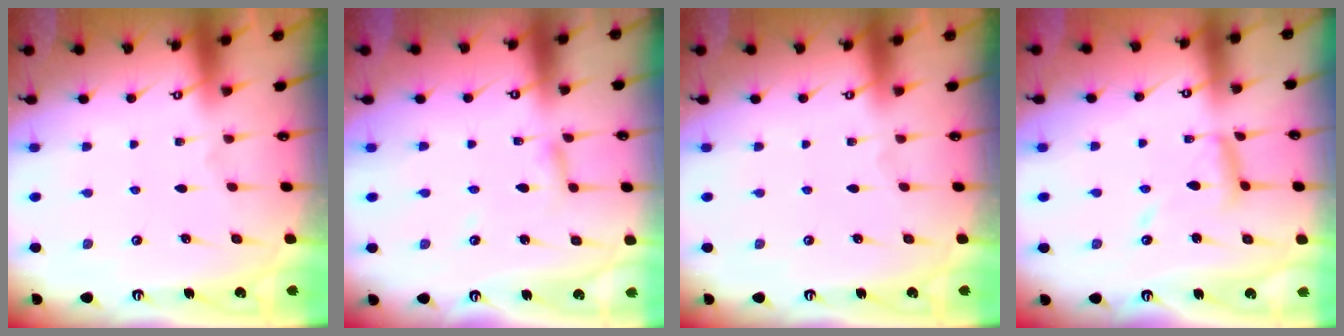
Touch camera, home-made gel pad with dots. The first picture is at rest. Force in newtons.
{"total": 2.6, "press": 2.6, "slide": 0.2}
{"total": 0.0}
{"total": 11.0, "press": 11.0, "slide": 0.8}